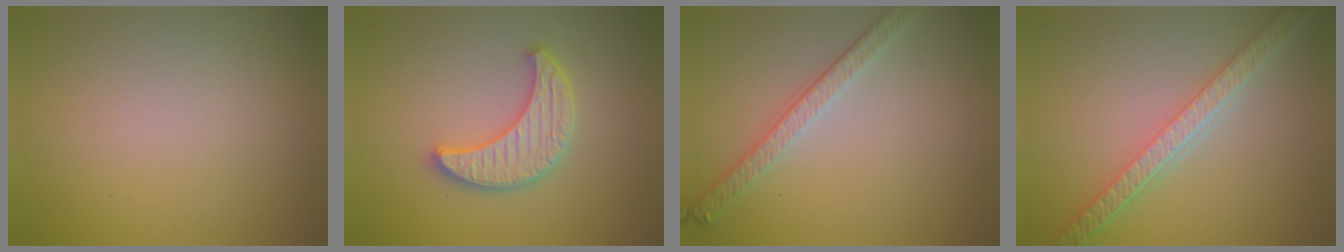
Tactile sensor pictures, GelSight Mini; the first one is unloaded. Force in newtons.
{"total": 3.8, "press": 3.6, "slide": 1.0}
{"total": 2.8, "press": 2.7, "slide": 0.8}
{"total": 5.0, "press": 4.2, "slide": 2.6}